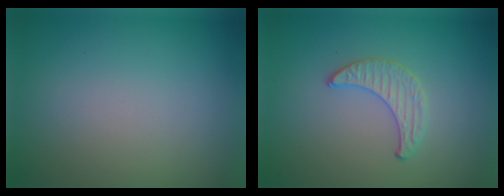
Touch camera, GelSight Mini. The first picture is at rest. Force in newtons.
{"total": 1.3, "press": 1.3, "slide": 0.2}